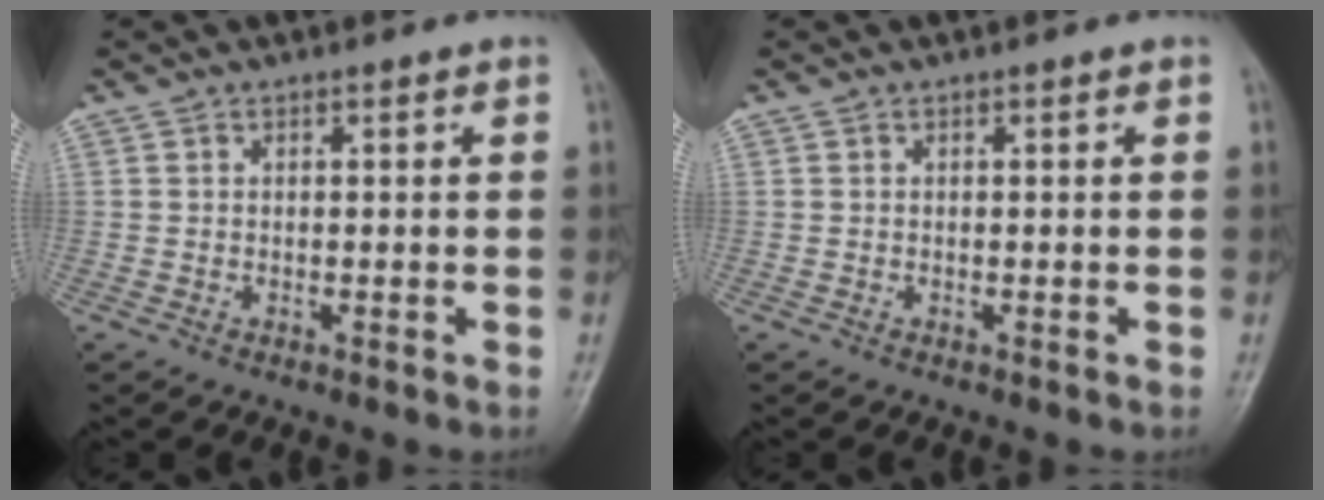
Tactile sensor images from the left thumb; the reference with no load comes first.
{"total": 0.0}